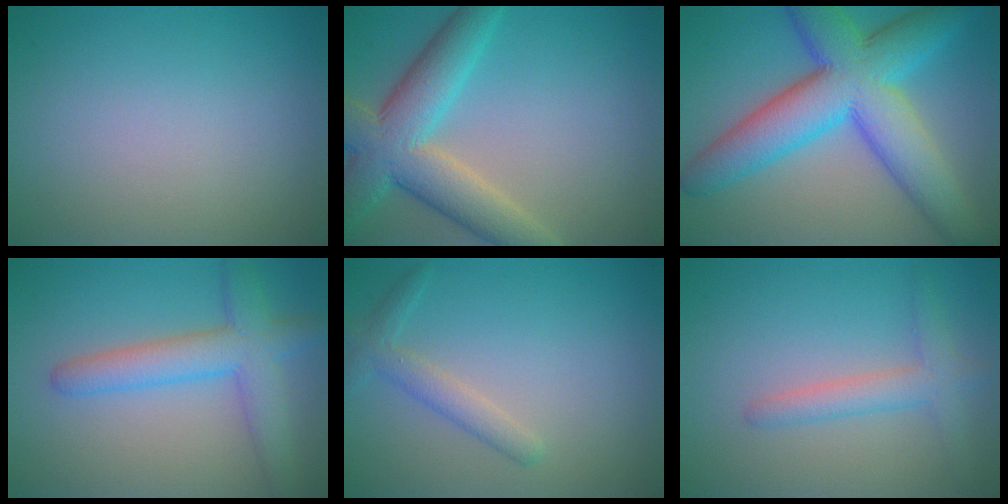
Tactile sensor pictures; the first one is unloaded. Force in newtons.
{"total": 7.9, "press": 7.9, "slide": 0.4}
{"total": 11.4, "press": 11.4, "slide": 0.1}
{"total": 5.1, "press": 5.1, "slide": 0.2}
{"total": 2.2, "press": 2.2, "slide": 0.1}
{"total": 2.7, "press": 2.7, "slide": 0.2}